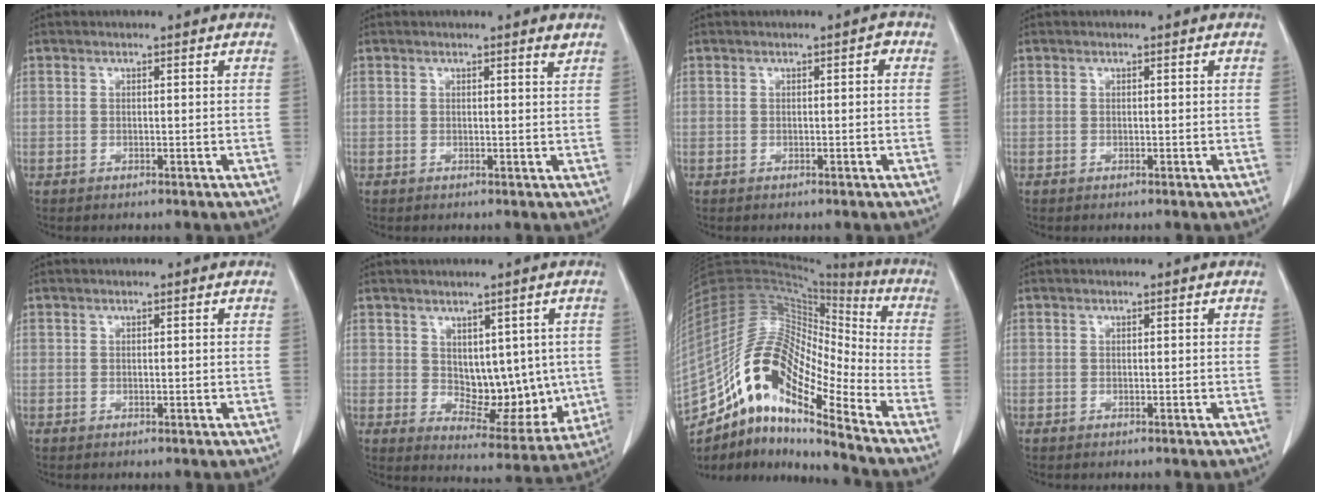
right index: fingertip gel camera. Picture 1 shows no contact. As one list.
[{"total": 1.3, "force": [1.0, -0.1, 0.8], "torque": [-0.012, -0.010, 0.013]}, {"total": 1.4, "force": [0.4, 0.5, 1.3], "torque": [-0.019, 0.005, 0.006]}, {"total": 0.0}, {"total": 0.5, "force": [0.1, 0.2, 0.5], "torque": [-0.012, -0.002, 0.004]}, {"total": 10.5, "force": [0.8, 6.1, 8.4], "torque": [-0.099, -0.004, 0.033]}, {"total": 19.1, "force": [-12.8, 4.3, 13.4], "torque": [-0.262, 0.035, -0.232]}, {"total": 0.0}]